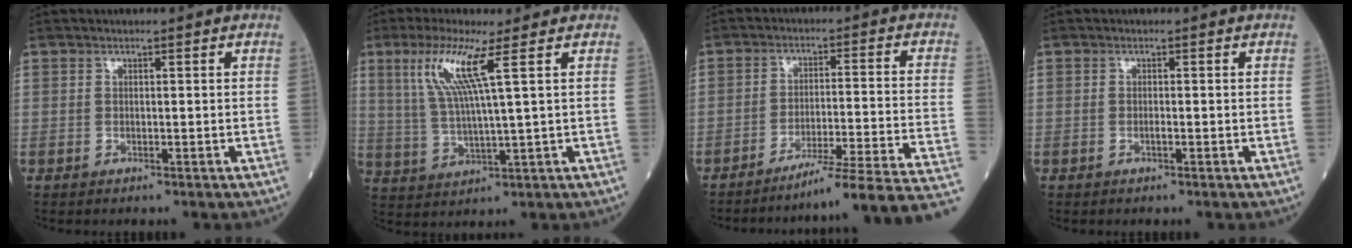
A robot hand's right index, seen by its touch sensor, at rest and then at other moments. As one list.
[{"total": 8.6, "force": [3.8, -0.8, 7.7], "torque": [-0.162, 0.002, 0.078]}, {"total": 18.3, "force": [-15.7, -3.0, 8.9], "torque": [-0.070, -0.011, -0.219]}, {"total": 0.7, "force": [-0.2, 0.0, 0.6], "torque": [-0.015, 0.000, -0.004]}]